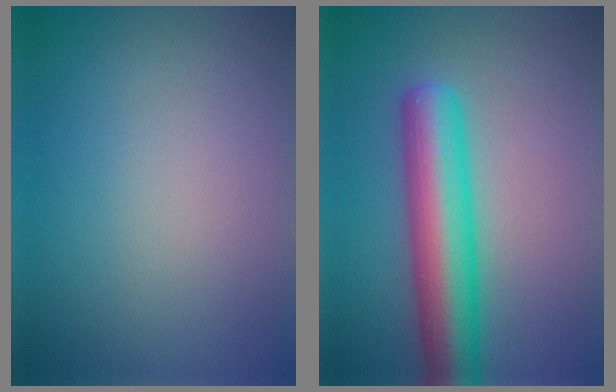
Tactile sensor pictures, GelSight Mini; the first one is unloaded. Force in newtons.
{"total": 7.6, "press": 7.6, "slide": 0.2}